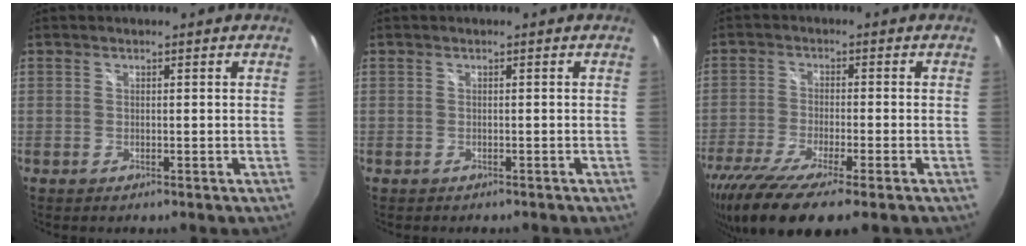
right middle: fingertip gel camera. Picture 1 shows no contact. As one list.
[{"total": 1.1, "force": [-0.9, 0.4, 0.4], "torque": [-0.010, -0.003, -0.011]}, {"total": 13.6, "force": [-9.6, 2.0, 9.4], "torque": [-0.195, -0.053, -0.167]}]